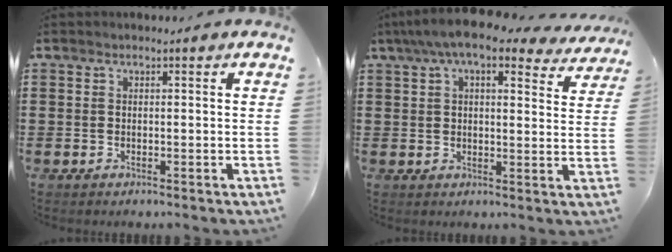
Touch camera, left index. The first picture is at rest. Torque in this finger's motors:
{"motor_torque": [2.14, 0.00, 0.89, 0.21]}